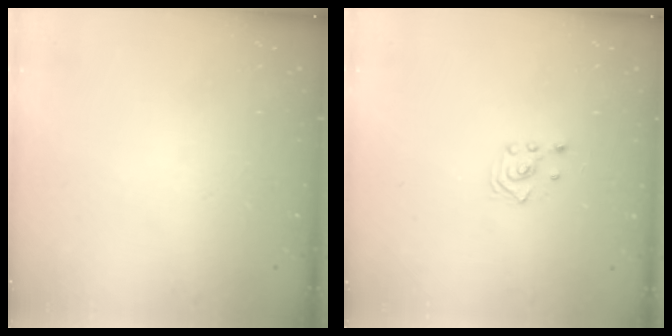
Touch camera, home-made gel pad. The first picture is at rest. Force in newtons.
{"total": 2.6, "press": 2.4, "slide": 0.9}